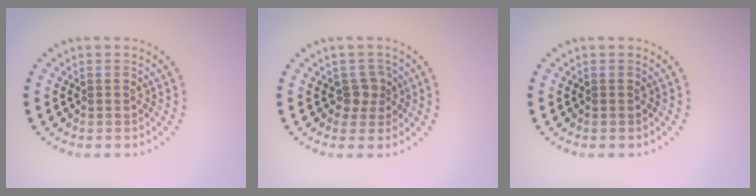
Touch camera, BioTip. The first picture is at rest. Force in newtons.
{"total": 1.8, "press": 1.4, "slide": 1.2}
{"total": 0.0}